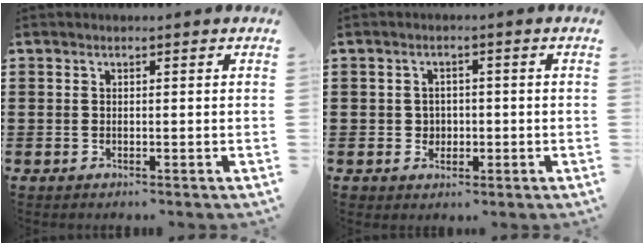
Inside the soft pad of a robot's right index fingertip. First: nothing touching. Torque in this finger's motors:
{"motor_torque": [-0.27, 0.76, -0.07, -0.01]}